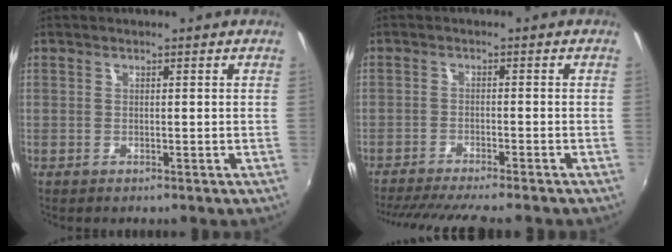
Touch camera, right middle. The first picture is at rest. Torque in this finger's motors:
{"motor_torque": [1.05, -1.09, 0.17, 0.07]}